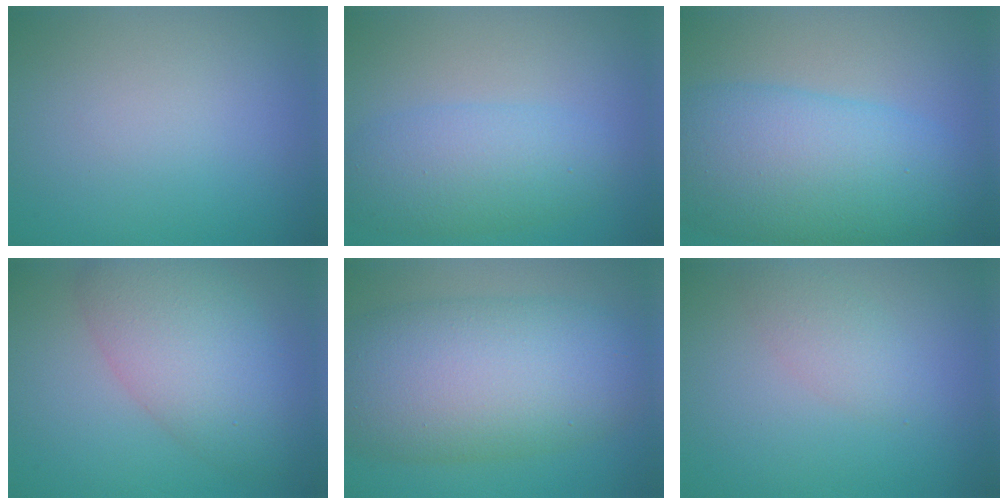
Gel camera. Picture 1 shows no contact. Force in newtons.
{"total": 4.8, "press": 4.8, "slide": 0.1}
{"total": 10.3, "press": 10.3, "slide": 0.1}
{"total": 7.3, "press": 7.3, "slide": 0.3}
{"total": 12.3, "press": 12.3, "slide": 0.2}
{"total": 2.1, "press": 2.1, "slide": 0.0}